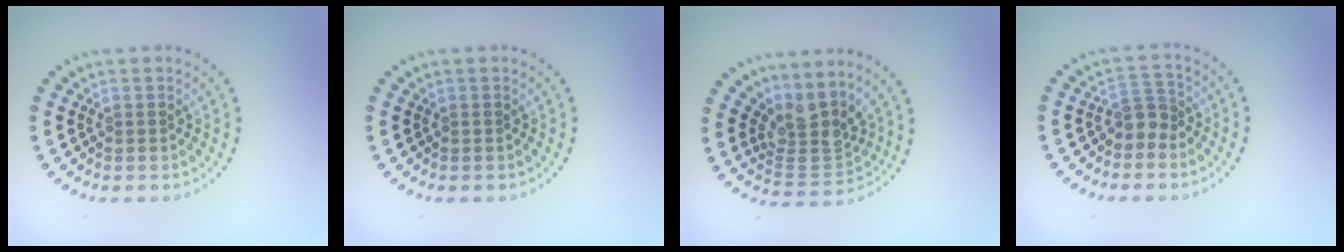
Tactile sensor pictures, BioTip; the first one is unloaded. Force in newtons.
{"total": 0.0}
{"total": 3.6, "press": 2.4, "slide": 2.6}
{"total": 2.0, "press": 1.5, "slide": 1.3}